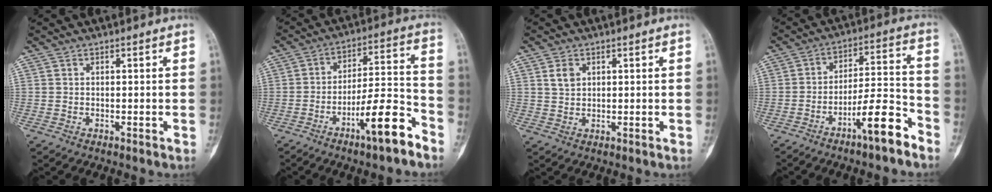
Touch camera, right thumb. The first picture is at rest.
{"total": 12.5, "force": [-7.6, 2.6, 9.6], "torque": [-0.153, 0.065, -0.124]}
{"total": 2.8, "force": [1.2, 1.9, 1.6], "torque": [-0.022, -0.002, 0.028]}
{"total": 10.8, "force": [-7.0, 2.0, 8.0], "torque": [-0.130, 0.063, -0.116]}